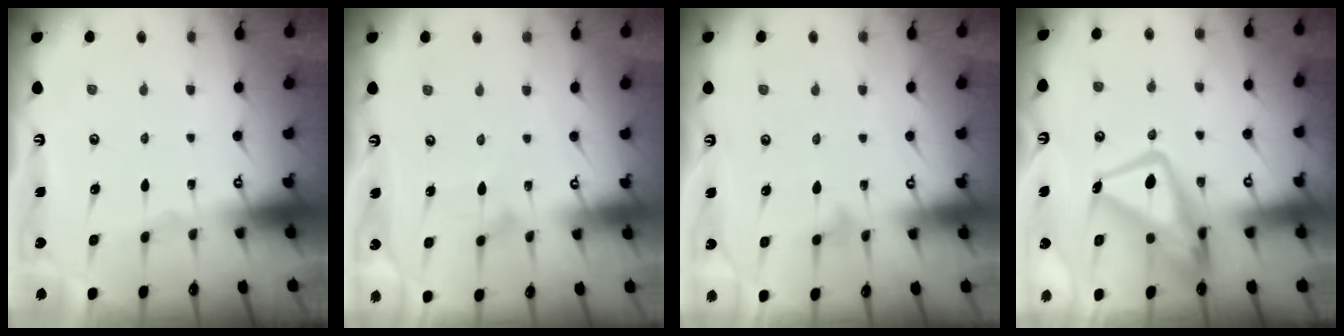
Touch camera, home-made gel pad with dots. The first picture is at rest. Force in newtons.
{"total": 7.4, "press": 7.4, "slide": 0.4}
{"total": 4.3, "press": 4.2, "slide": 0.5}
{"total": 14.2, "press": 14.1, "slide": 1.4}